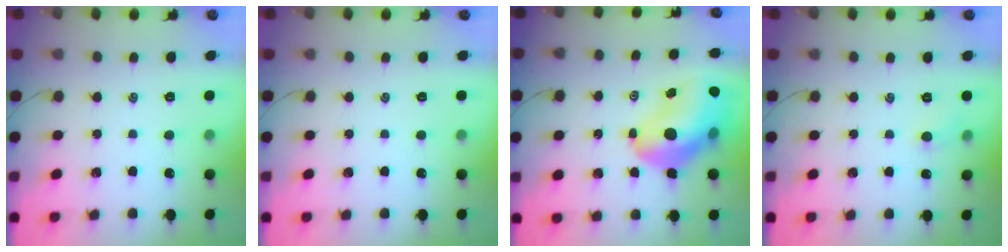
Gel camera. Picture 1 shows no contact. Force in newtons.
{"total": 0.0}
{"total": 16.8, "press": 16.1, "slide": 4.6}
{"total": 4.4, "press": 4.1, "slide": 1.4}